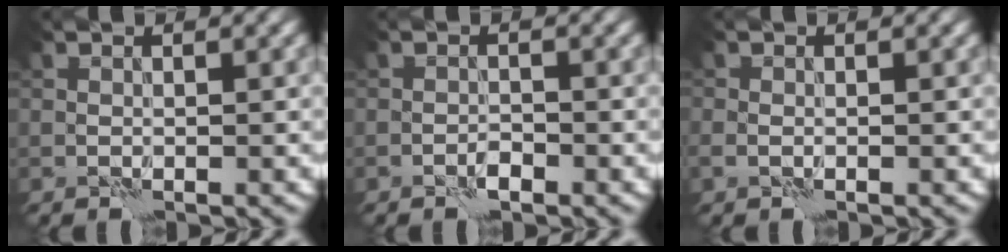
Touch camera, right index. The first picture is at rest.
{"total": 0.8, "force": [-0.6, 0.3, 0.5], "torque": [-0.009, 0.002, -0.012]}
{"total": 0.7, "force": [-0.1, 0.6, 0.4], "torque": [-0.011, -0.002, -0.003]}